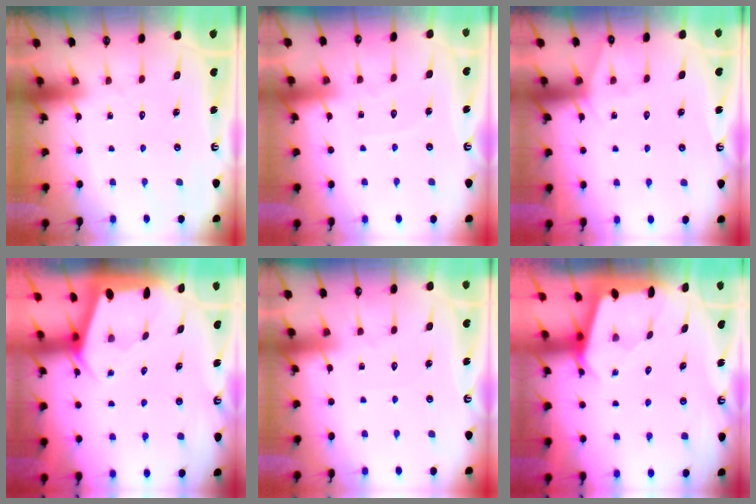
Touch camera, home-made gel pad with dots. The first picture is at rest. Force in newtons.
{"total": 3.9, "press": 3.9, "slide": 0.5}
{"total": 5.2, "press": 5.1, "slide": 0.7}
{"total": 2.1, "press": 2.1, "slide": 0.3}
{"total": 1.5, "press": 1.4, "slide": 0.2}
{"total": 2.6, "press": 2.6, "slide": 0.3}